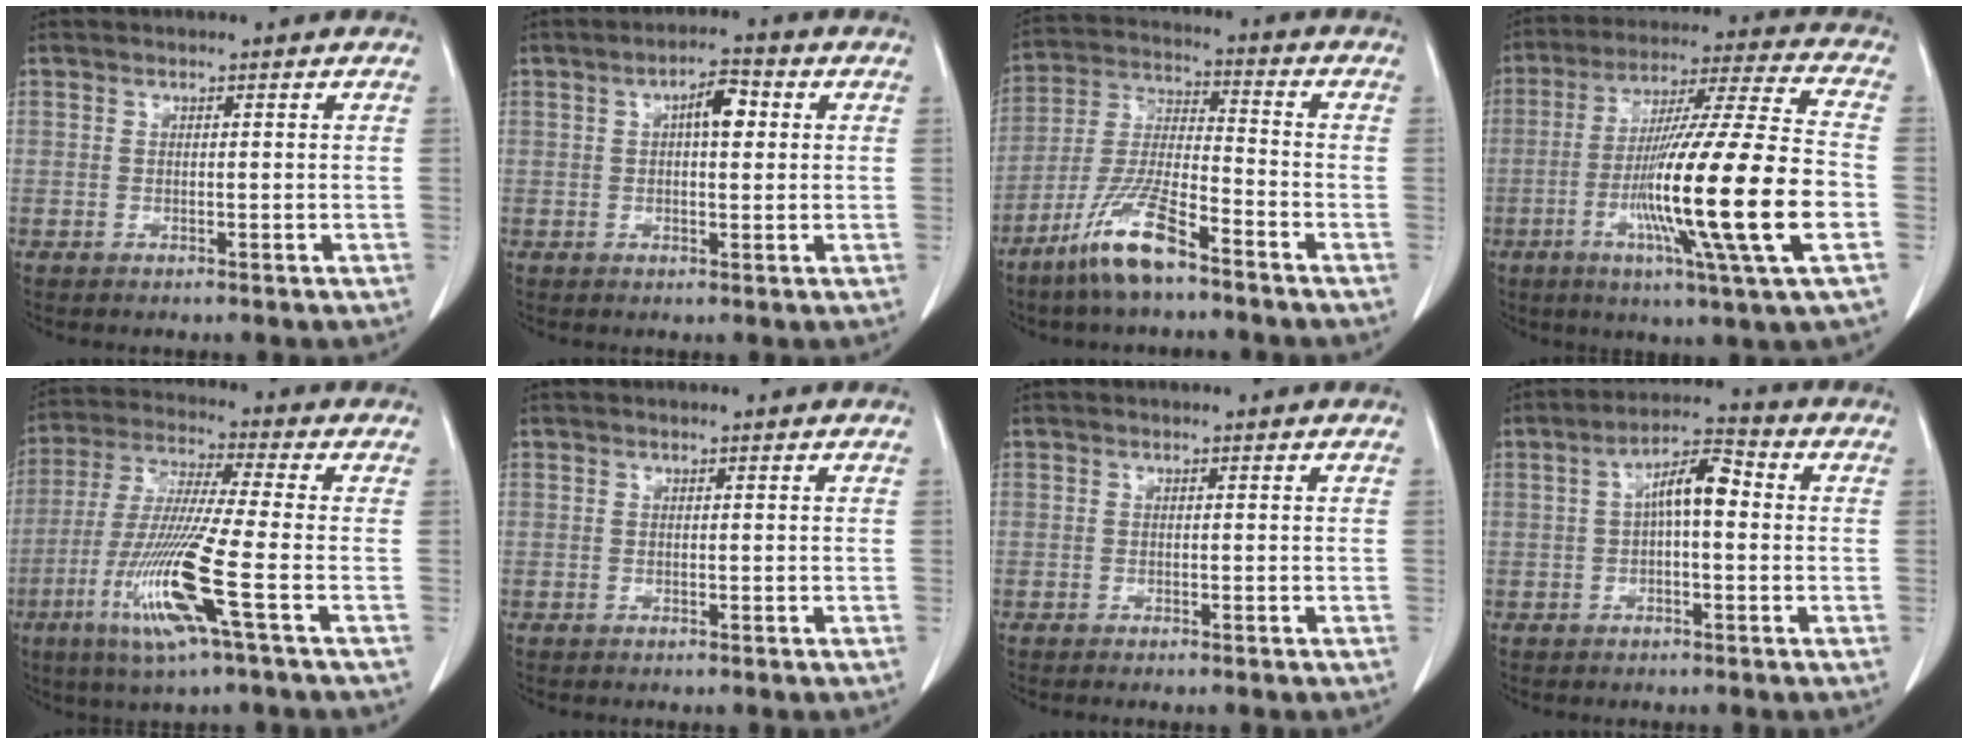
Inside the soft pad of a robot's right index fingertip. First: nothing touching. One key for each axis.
{"total": 4.7, "fx": 1.1, "fy": 1.7, "fz": 4.3, "tx": -0.069, "ty": 0.012, "tz": 0.016}
{"total": 11.1, "fx": -7.5, "fy": 1.7, "fz": 8.1, "tx": -0.170, "ty": -0.018, "tz": -0.146}
{"total": 22.1, "fx": -5.6, "fy": -0.7, "fz": 21.4, "tx": -0.369, "ty": -0.021, "tz": -0.107}
{"total": 13.9, "fx": -5.1, "fy": -0.7, "fz": 12.9, "tx": -0.269, "ty": -0.026, "tz": -0.104}
{"total": 0.0}
{"total": 0.5, "fx": -0.5, "fy": 0.0, "fz": 0.2, "tx": -0.007, "ty": -0.001, "tz": -0.008}
{"total": 6.7, "fx": 0.5, "fy": 2.0, "fz": 6.4, "tx": -0.114, "ty": 0.027, "tz": 0.005}